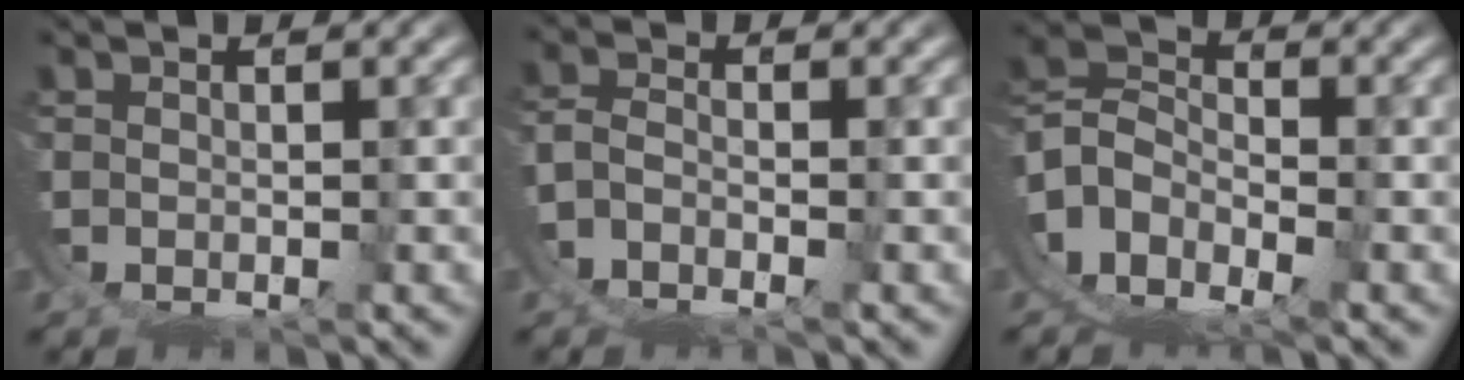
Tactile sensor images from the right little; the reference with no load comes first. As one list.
[{"total": 3.3, "force": [-2.0, 2.1, 1.6], "torque": [-0.037, -0.006, -0.047]}, {"total": 14.5, "force": [-4.5, 12.5, 5.8], "torque": [-0.174, -0.057, -0.087]}]